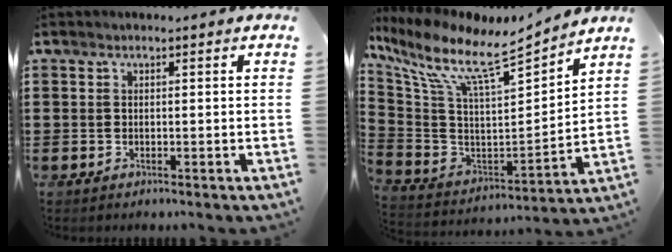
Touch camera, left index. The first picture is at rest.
{"total": 9.2, "force": [6.9, 1.3, 6.0], "torque": [-0.143, -0.057, 0.109]}